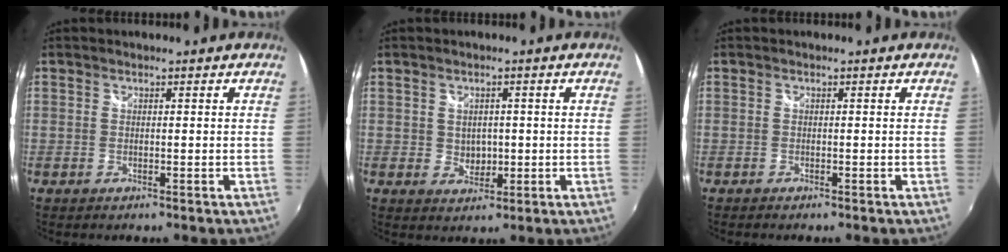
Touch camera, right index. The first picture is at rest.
{"total": 3.6, "force": [0.1, 3.0, 1.9], "torque": [-0.029, 0.000, 0.006]}
{"total": 0.7, "force": [-0.6, 0.2, 0.2], "torque": [-0.008, -0.004, -0.012]}